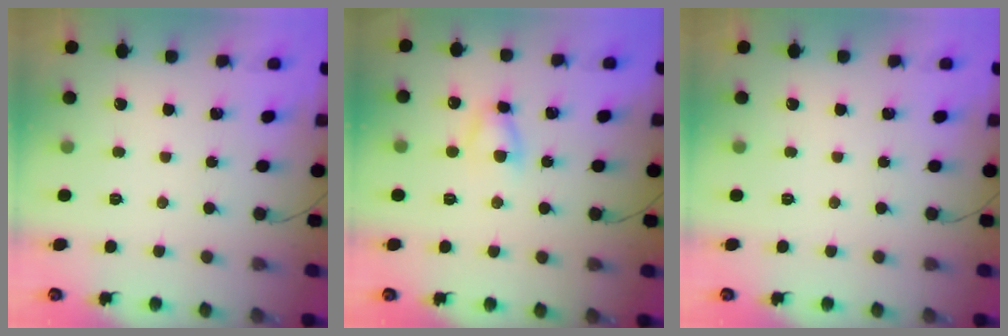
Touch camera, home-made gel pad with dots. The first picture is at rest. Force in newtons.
{"total": 4.6, "press": 4.6, "slide": 0.6}
{"total": 0.0}